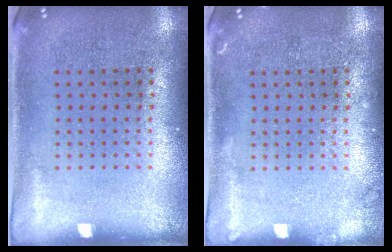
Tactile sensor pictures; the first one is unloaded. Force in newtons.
{"total": 0.7, "press": 0.7, "slide": 0.1}